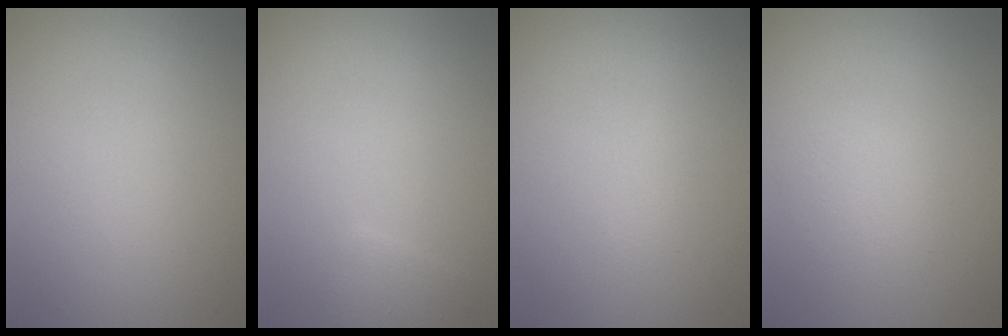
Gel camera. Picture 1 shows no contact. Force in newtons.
{"total": 1.5, "press": 1.5, "slide": 0.1}
{"total": 0.7, "press": 0.7, "slide": 0.1}
{"total": 1.6, "press": 1.6, "slide": 0.0}